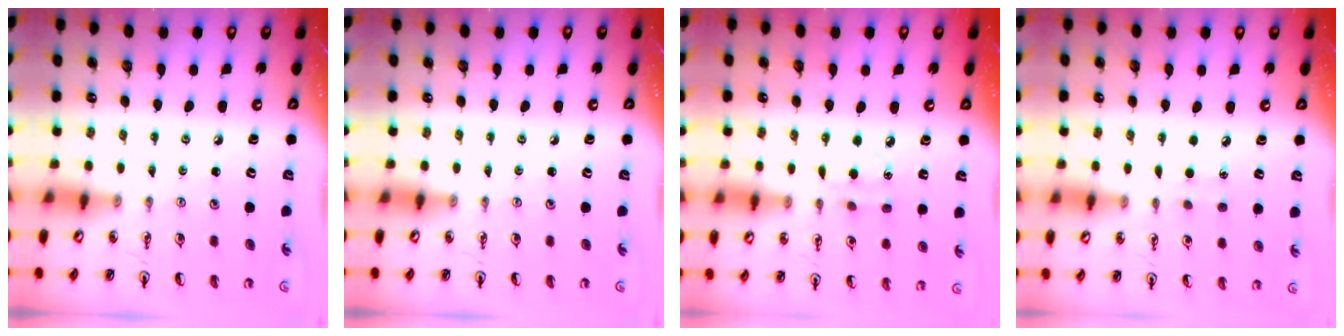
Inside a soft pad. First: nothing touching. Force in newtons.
{"total": 0.0}
{"total": 6.3, "press": 6.3, "slide": 0.6}
{"total": 4.9, "press": 4.9, "slide": 0.6}